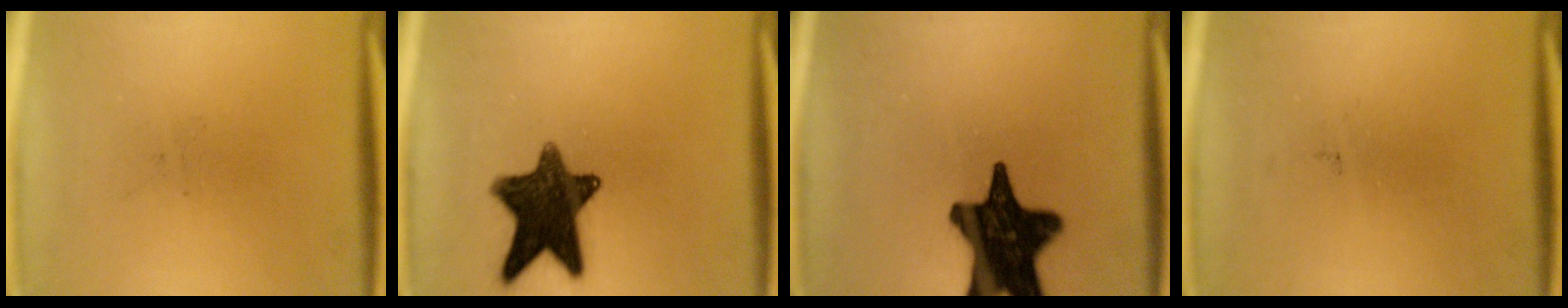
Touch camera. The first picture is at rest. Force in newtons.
{"total": 13.0}
{"total": 18.9}
{"total": 0.0}